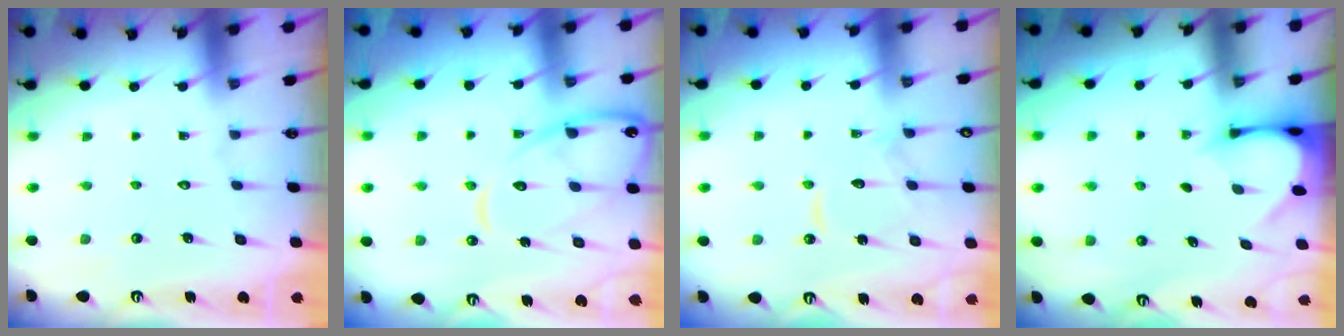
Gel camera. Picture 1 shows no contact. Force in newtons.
{"total": 14.6, "press": 14.5, "slide": 1.5}
{"total": 8.9, "press": 8.8, "slide": 0.7}
{"total": 3.0, "press": 3.0, "slide": 0.3}